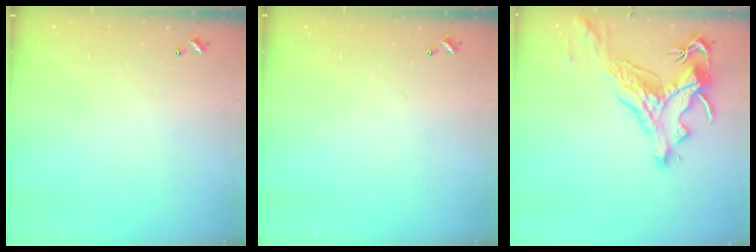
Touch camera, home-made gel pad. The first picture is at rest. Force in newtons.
{"total": 0.0}
{"total": 2.2, "press": 1.7, "slide": 1.3}